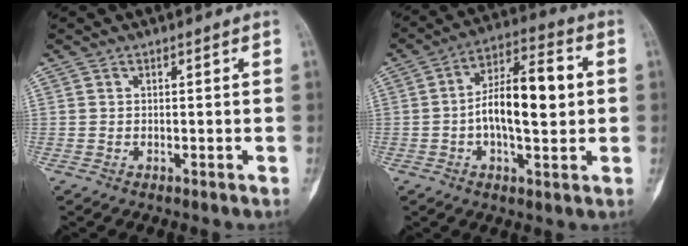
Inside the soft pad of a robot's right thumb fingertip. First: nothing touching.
{"total": 14.3, "force": [0.2, 6.1, 13.0], "torque": [-0.203, 0.029, -0.002]}